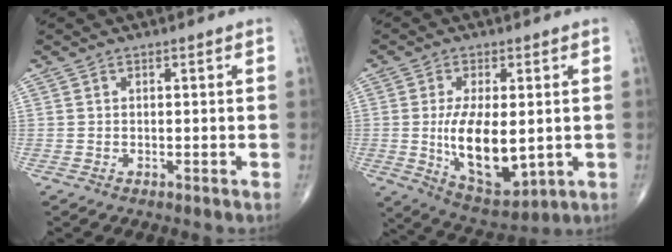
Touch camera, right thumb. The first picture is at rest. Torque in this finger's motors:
{"motor_torque": [2.35, 2.66, 1.21, -0.07, 0.13]}